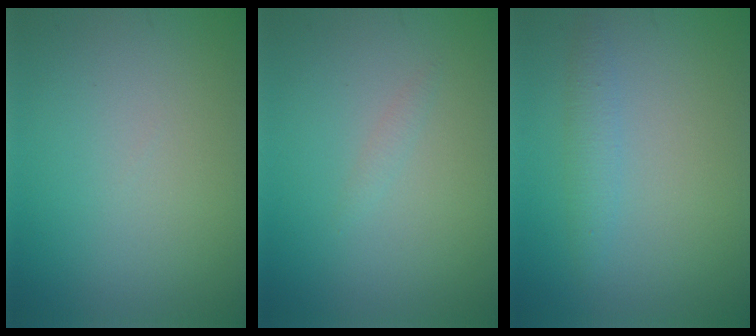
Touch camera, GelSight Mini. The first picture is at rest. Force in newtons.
{"total": 0.6, "press": 0.6, "slide": 0.1}
{"total": 1.6, "press": 1.6, "slide": 0.1}